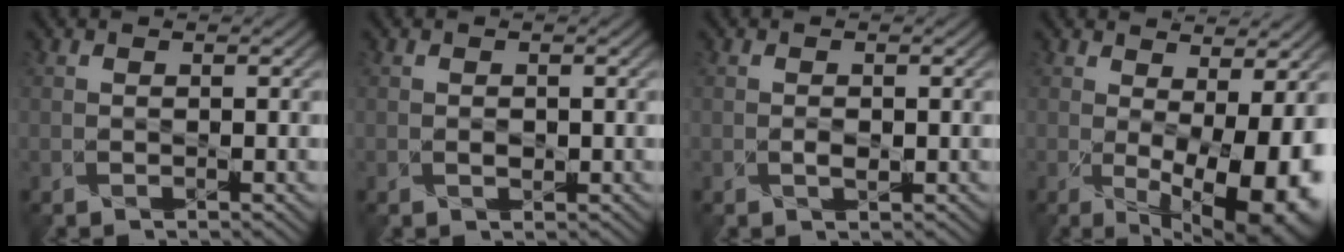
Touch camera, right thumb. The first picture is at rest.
{"total": 1.0, "force": [-0.1, 1.0, 0.0], "torque": [0.001, -0.001, 0.000]}
{"total": 0.7, "force": [-0.1, 0.7, 0.1], "torque": [-0.005, 0.001, -0.003]}
{"total": 12.9, "force": [-2.5, 6.2, 11.0], "torque": [-0.142, -0.037, -0.006]}